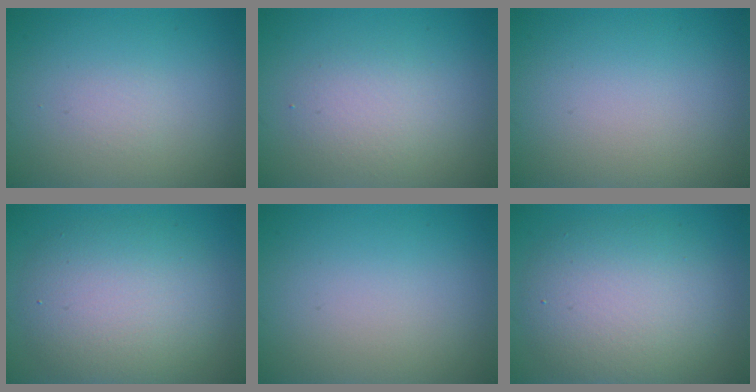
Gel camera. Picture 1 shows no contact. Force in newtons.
{"total": 2.2, "press": 2.2, "slide": 0.1}
{"total": 0.0}
{"total": 6.6, "press": 6.6, "slide": 0.3}
{"total": 0.0}
{"total": 6.5, "press": 6.5, "slide": 0.4}